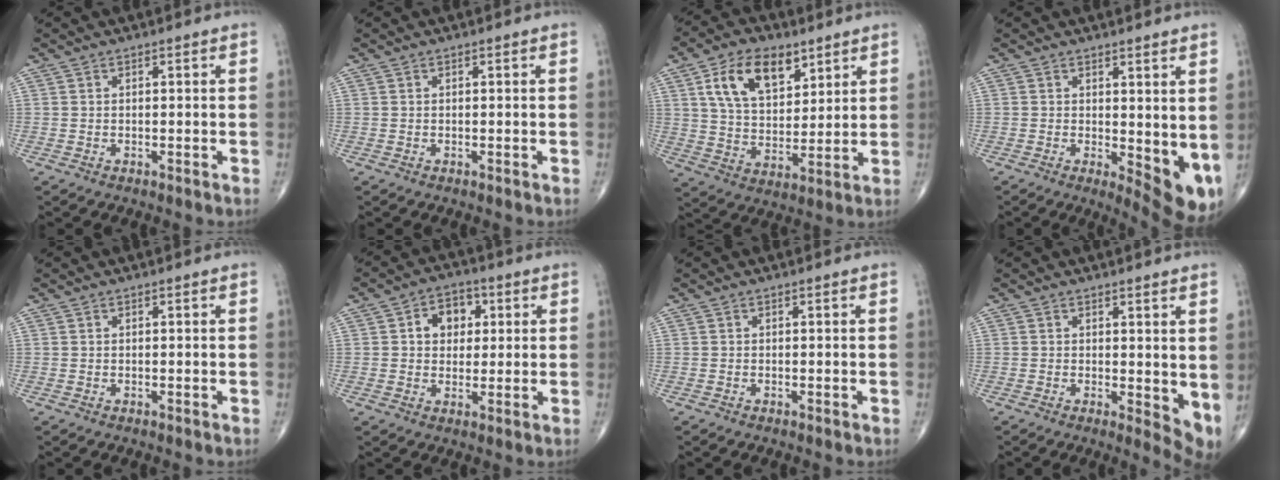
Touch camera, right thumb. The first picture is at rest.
{"total": 0.0}
{"total": 13.9, "force": [6.7, 8.1, 9.1], "torque": [-0.131, -0.024, 0.126]}
{"total": 8.5, "force": [0.7, 3.6, 7.7], "torque": [-0.089, -0.021, 0.019]}
{"total": 0.0}
{"total": 7.3, "force": [1.7, 5.7, 4.3], "torque": [-0.028, 0.006, 0.022]}
{"total": 0.0}
{"total": 5.2, "force": [0.9, 2.3, 4.6], "torque": [-0.054, -0.015, 0.015]}